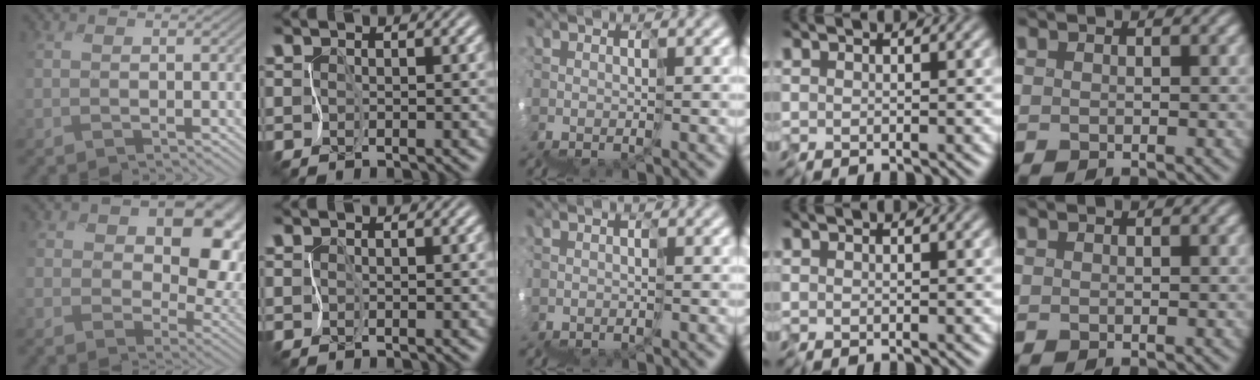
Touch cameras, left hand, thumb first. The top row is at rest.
{"thumb": {"total": 12.0, "force": [2.8, 8.6, 7.9], "torque": [-0.134, -0.012, 0.053]}, "middle": {"total": 1.3, "force": [-0.3, 1.1, 0.7], "torque": [-0.012, -0.004, -0.005]}}